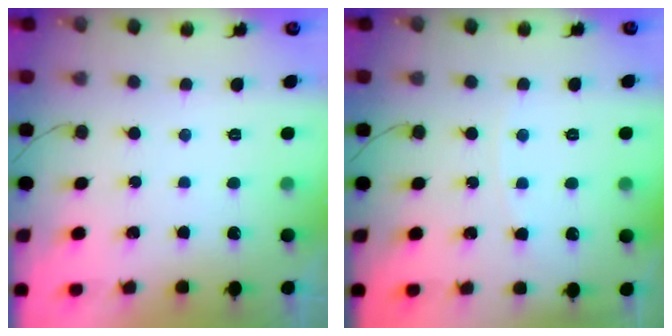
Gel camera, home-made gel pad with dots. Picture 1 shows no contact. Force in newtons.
{"total": 3.8, "press": 3.8, "slide": 0.4}